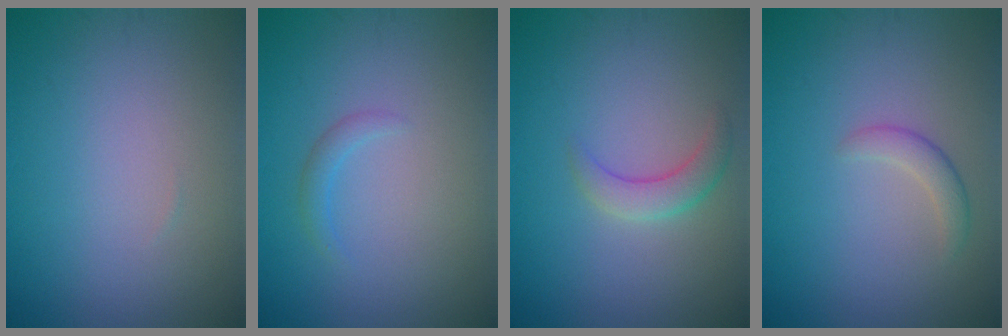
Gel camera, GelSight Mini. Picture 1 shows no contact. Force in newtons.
{"total": 1.0, "press": 1.0, "slide": 0.1}
{"total": 2.4, "press": 2.4, "slide": 0.2}
{"total": 1.7, "press": 1.7, "slide": 0.1}